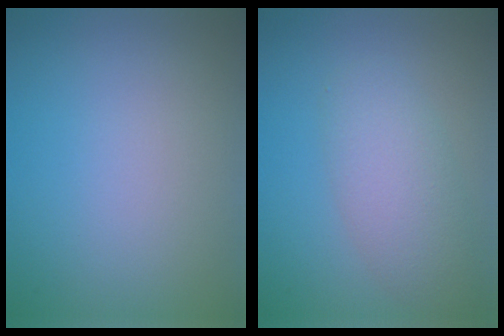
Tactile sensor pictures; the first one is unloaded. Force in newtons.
{"total": 4.1, "press": 4.1, "slide": 0.3}